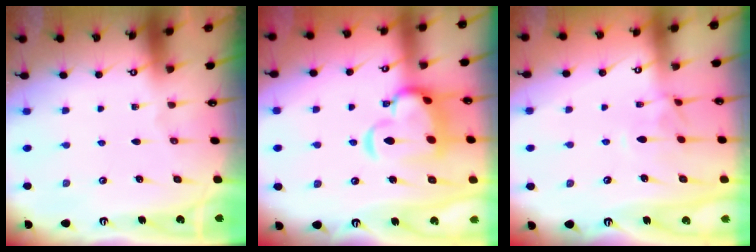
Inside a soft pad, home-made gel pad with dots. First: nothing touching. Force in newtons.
{"total": 10.8, "press": 10.6, "slide": 2.0}
{"total": 1.2, "press": 0.9, "slide": 0.8}